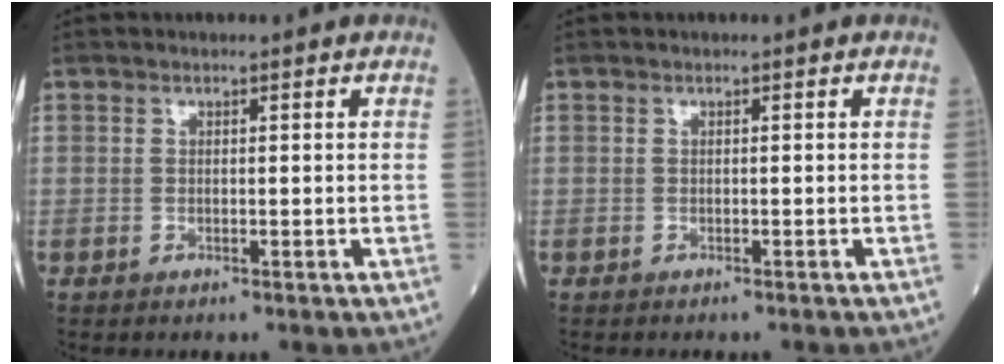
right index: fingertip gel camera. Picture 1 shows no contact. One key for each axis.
{"total": 2.1, "fx": -1.9, "fy": 0.0, "fz": 0.9, "tx": -0.011, "ty": 0.000, "tz": -0.022}